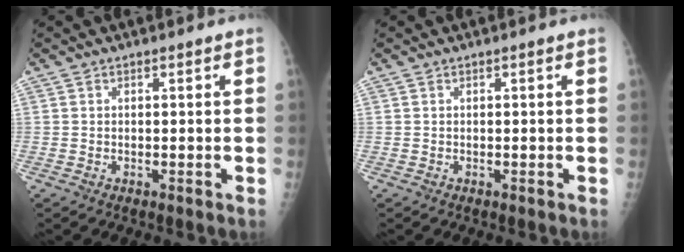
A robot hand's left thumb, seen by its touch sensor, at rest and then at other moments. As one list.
[{"total": 0.0}]